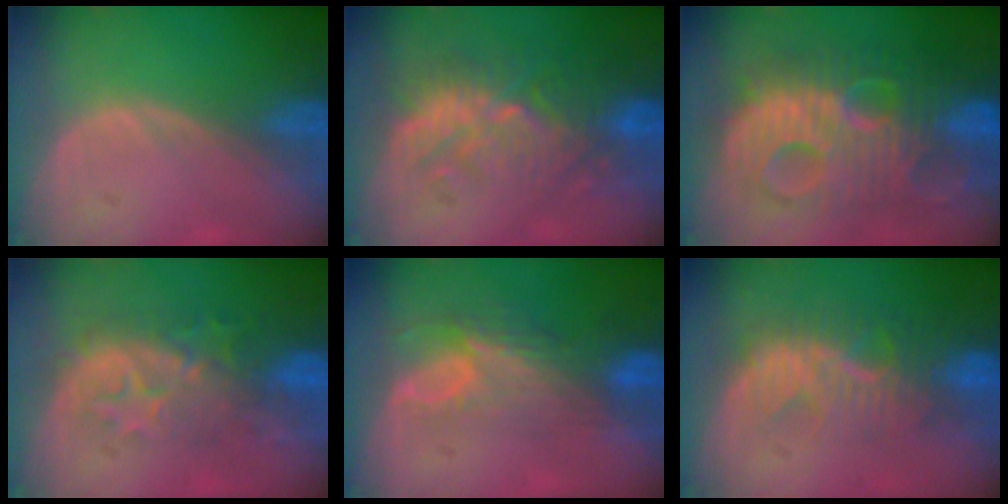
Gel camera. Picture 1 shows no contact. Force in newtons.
{"total": 9.1, "press": 8.9, "slide": 1.6}
{"total": 13.7, "press": 13.7, "slide": 1.2}
{"total": 8.4, "press": 8.2, "slide": 1.4}
{"total": 7.8, "press": 6.9, "slide": 3.8}
{"total": 8.6, "press": 8.0, "slide": 2.9}